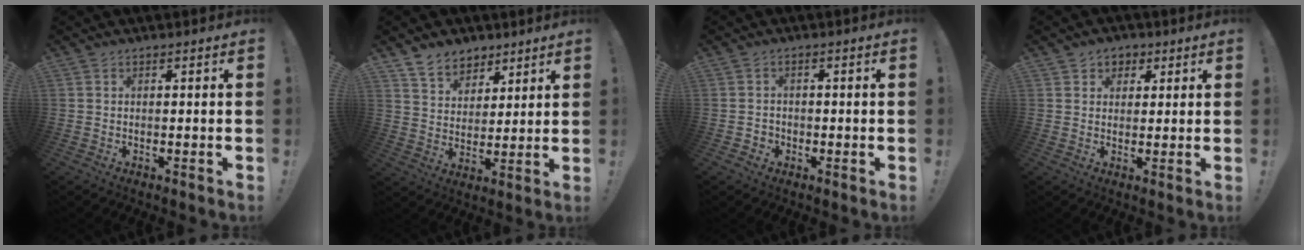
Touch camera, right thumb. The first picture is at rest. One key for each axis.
{"total": 8.9, "fx": 6.8, "fy": 5.6, "fz": 1.3, "tx": -0.026, "ty": -0.051, "tz": 0.135}
{"total": 2.1, "fx": -0.8, "fy": 1.9, "fz": 0.6, "tx": -0.009, "ty": 0.001, "tz": -0.014}
{"total": 3.9, "fx": 1.5, "fy": 3.5, "fz": 0.7, "tx": 0.004, "ty": -0.007, "tz": 0.024}